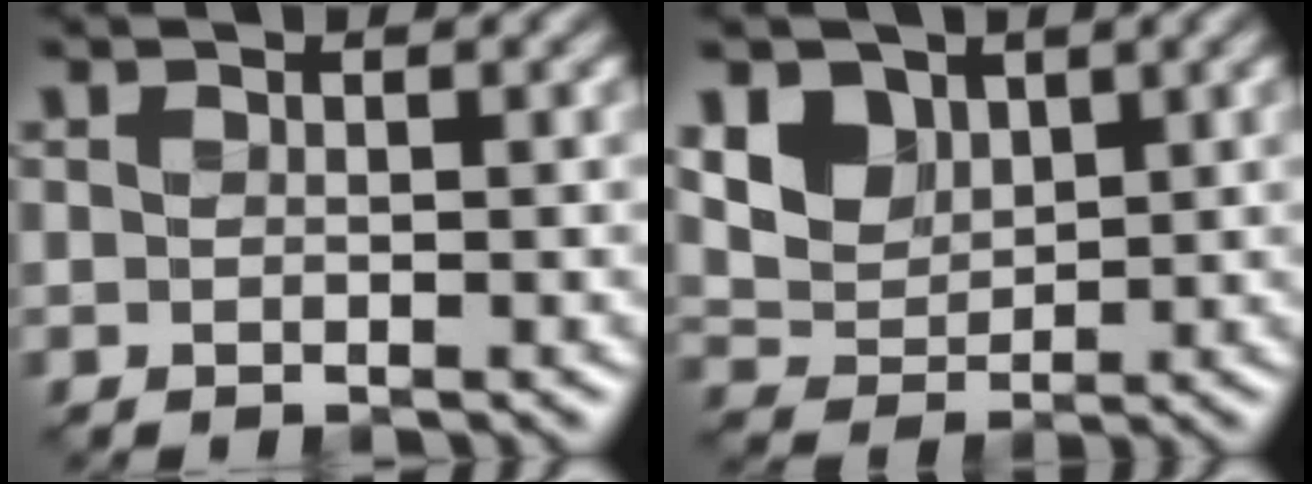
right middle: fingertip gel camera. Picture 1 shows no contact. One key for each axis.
{"total": 5.6, "fx": 2.8, "fy": 4.0, "fz": 2.7, "tx": -0.081, "ty": -0.006, "tz": 0.067}